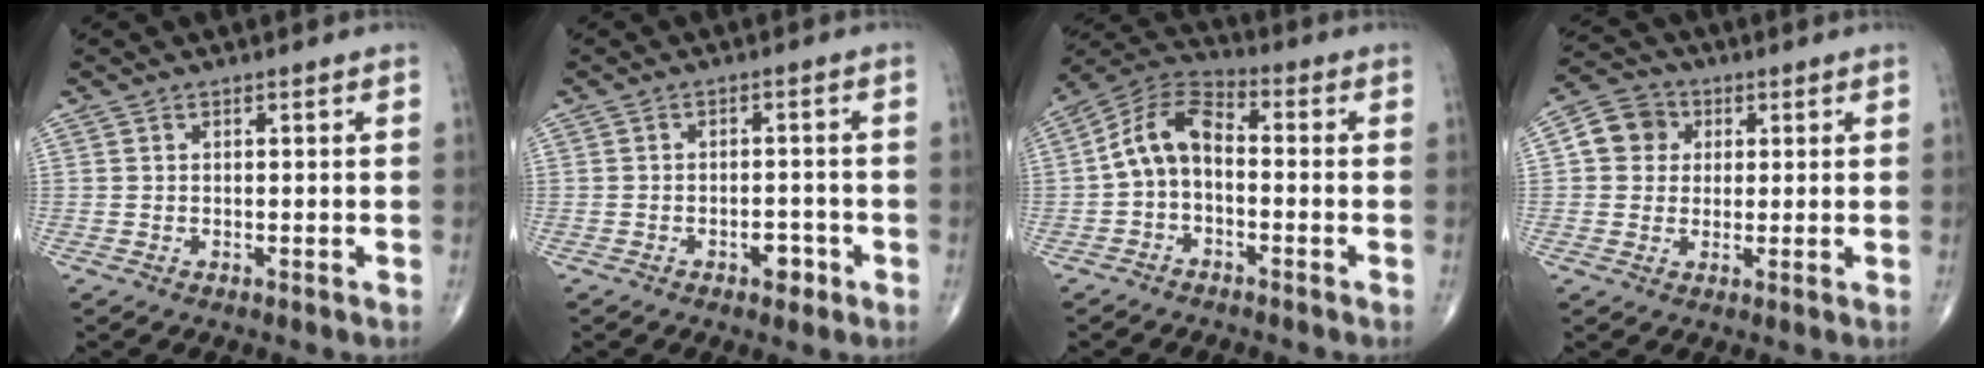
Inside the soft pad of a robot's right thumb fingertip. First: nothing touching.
{"total": 3.3, "force": [-1.7, 1.9, 2.1], "torque": [-0.014, 0.012, -0.022]}
{"total": 9.0, "force": [-1.0, 5.5, 7.1], "torque": [-0.124, 0.035, -0.036]}
{"total": 7.1, "force": [1.4, 6.4, 2.6], "torque": [-0.026, 0.009, 0.014]}